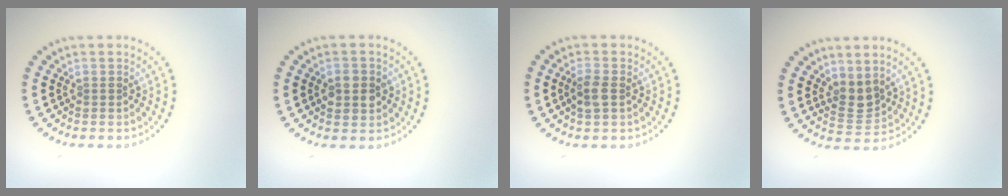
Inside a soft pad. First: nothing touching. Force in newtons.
{"total": 2.5, "press": 2.4, "slide": 0.5}
{"total": 1.9, "press": 1.9, "slide": 0.4}
{"total": 2.3, "press": 1.9, "slide": 1.3}